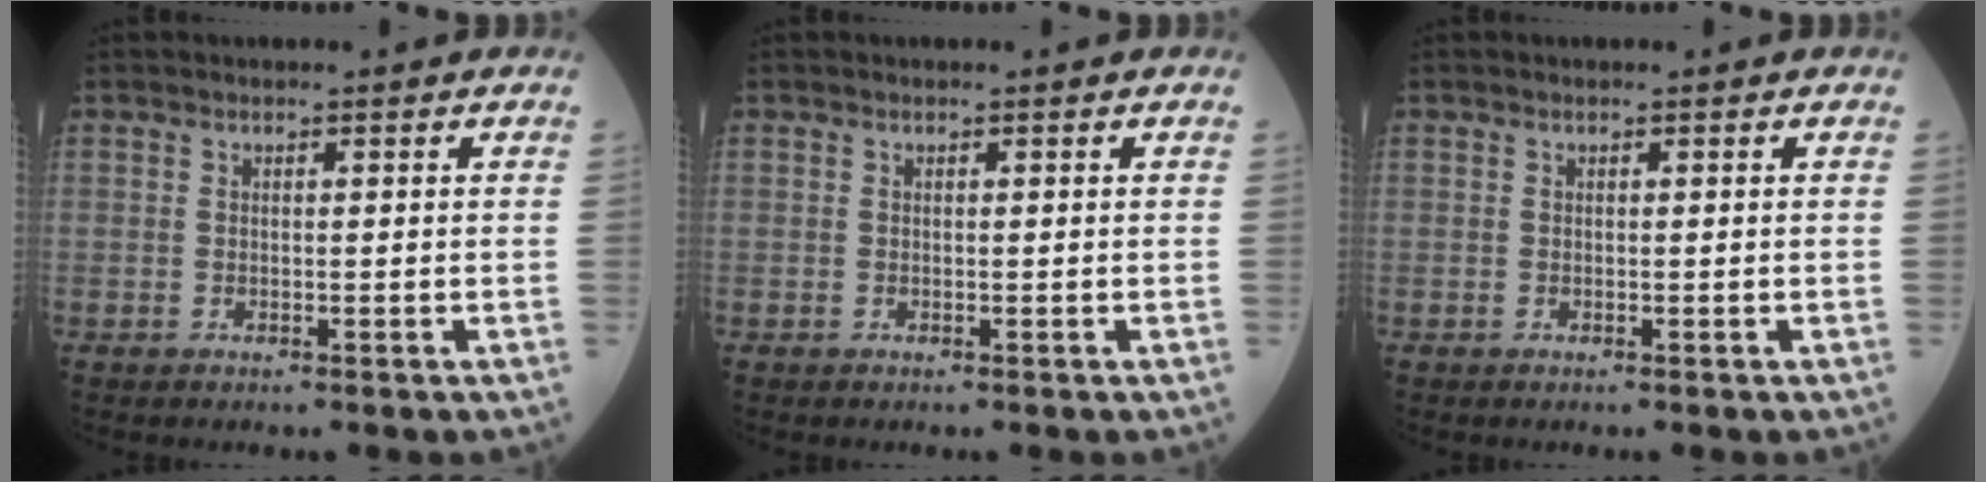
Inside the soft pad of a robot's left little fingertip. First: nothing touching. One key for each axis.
{"total": 0.0}
{"total": 0.0}